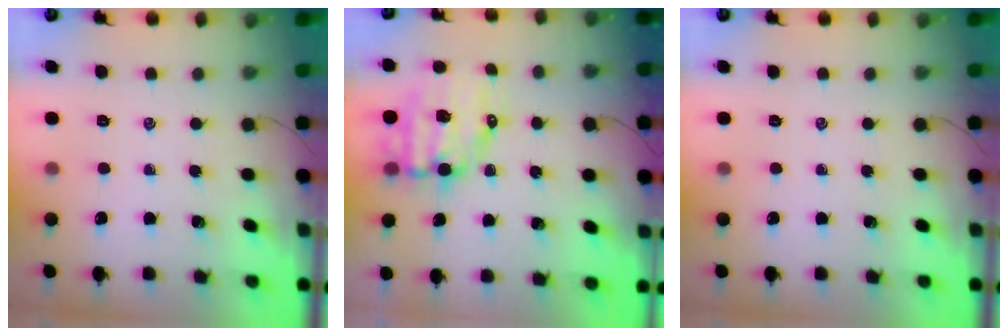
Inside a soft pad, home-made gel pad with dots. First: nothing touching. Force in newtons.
{"total": 10.3, "press": 10.2, "slide": 1.8}
{"total": 0.0}